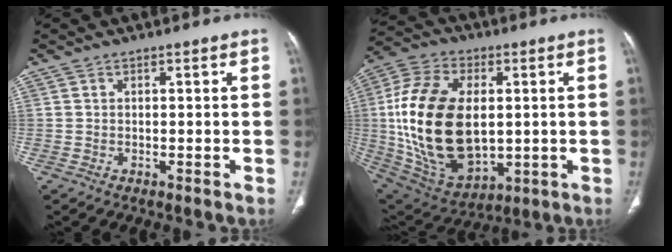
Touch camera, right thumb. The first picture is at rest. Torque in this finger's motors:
{"motor_torque": [1.16, 1.26, 2.71, 0.08, 0.95]}